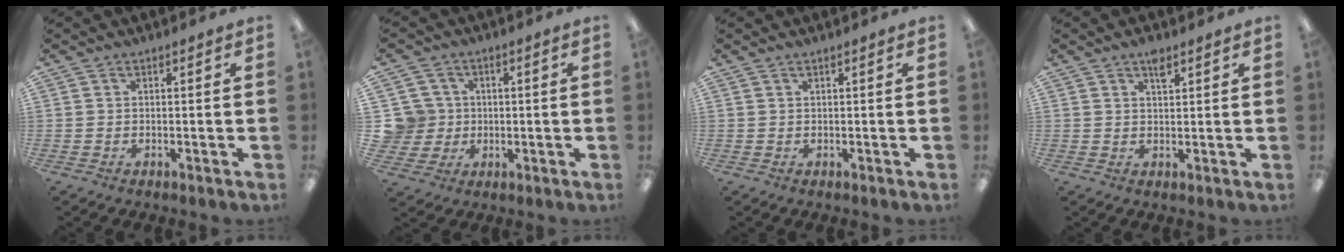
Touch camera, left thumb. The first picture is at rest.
{"total": 8.0, "force": [1.1, 7.8, 1.0], "torque": [-0.052, 0.006, 0.026]}
{"total": 0.7, "force": [0.4, 0.0, 0.6], "torque": [-0.010, -0.001, 0.007]}
{"total": 2.1, "force": [1.5, 0.5, 1.2], "torque": [-0.022, -0.003, 0.026]}